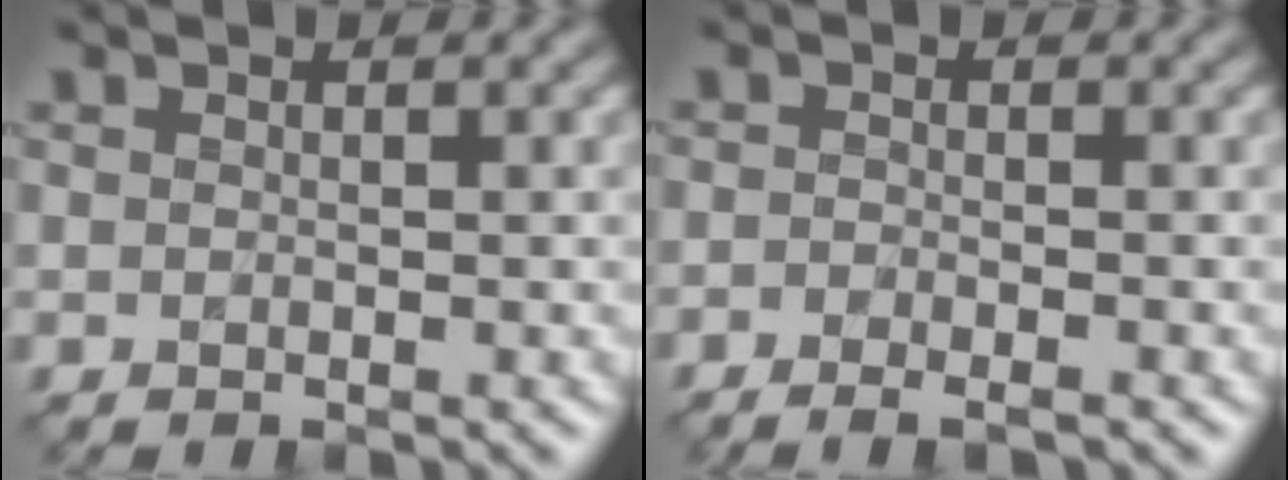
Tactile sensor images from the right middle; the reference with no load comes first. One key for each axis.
{"total": 2.5, "fx": -1.8, "fy": 0.6, "fz": 1.6, "tx": -0.021, "ty": -0.003, "tz": -0.030}